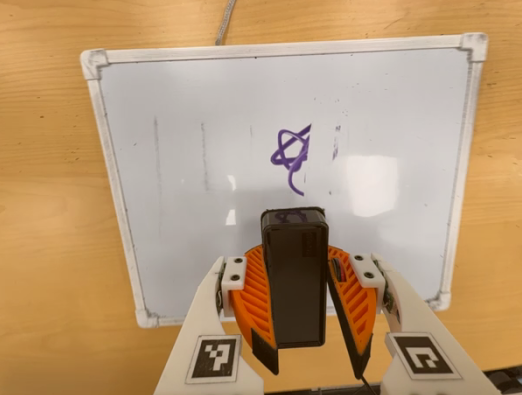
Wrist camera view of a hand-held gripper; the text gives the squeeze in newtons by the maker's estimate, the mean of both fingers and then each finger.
{"total": 9.8, "left": 10.1, "right": 9.4}